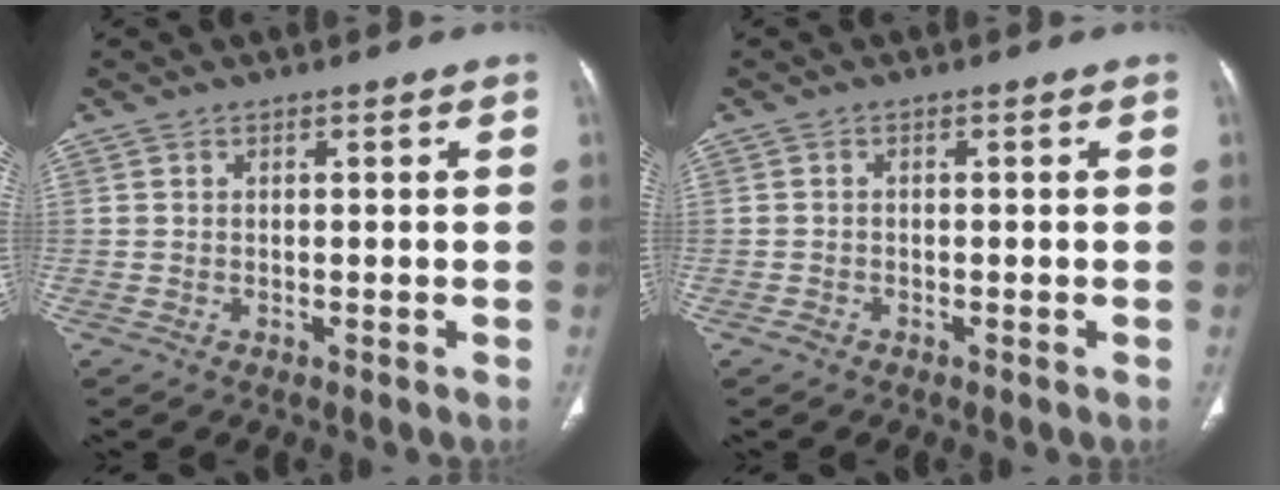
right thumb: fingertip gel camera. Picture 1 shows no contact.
{"total": 1.0, "force": [-0.7, 0.6, 0.2], "torque": [-0.005, 0.002, -0.017]}